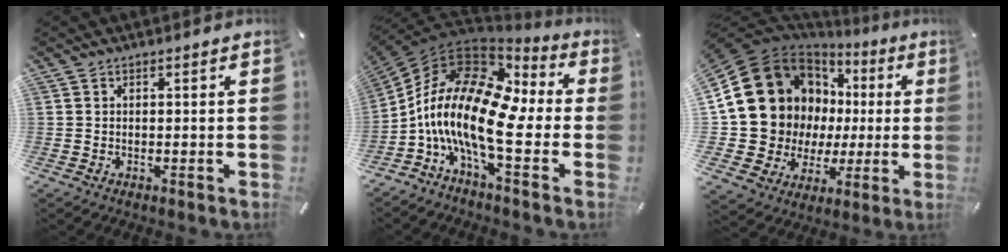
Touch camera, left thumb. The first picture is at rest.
{"total": 18.7, "force": [-4.8, 7.8, 16.3], "torque": [-0.359, -0.013, -0.095]}
{"total": 20.8, "force": [5.2, 17.5, 10.0], "torque": [-0.194, -0.042, 0.131]}